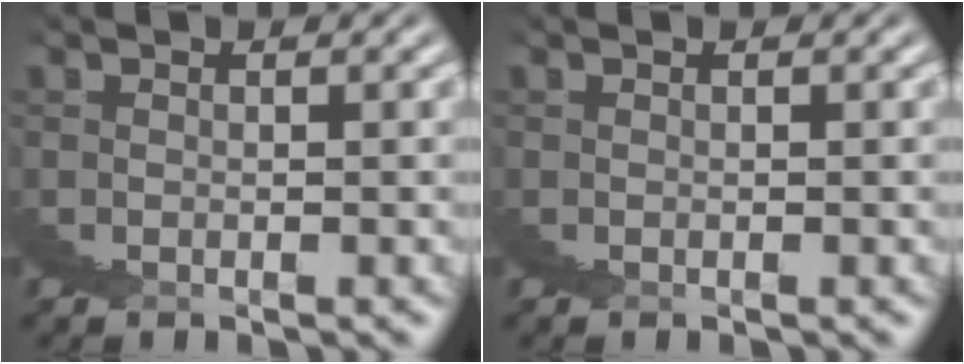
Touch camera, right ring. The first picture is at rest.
{"total": 0.0}